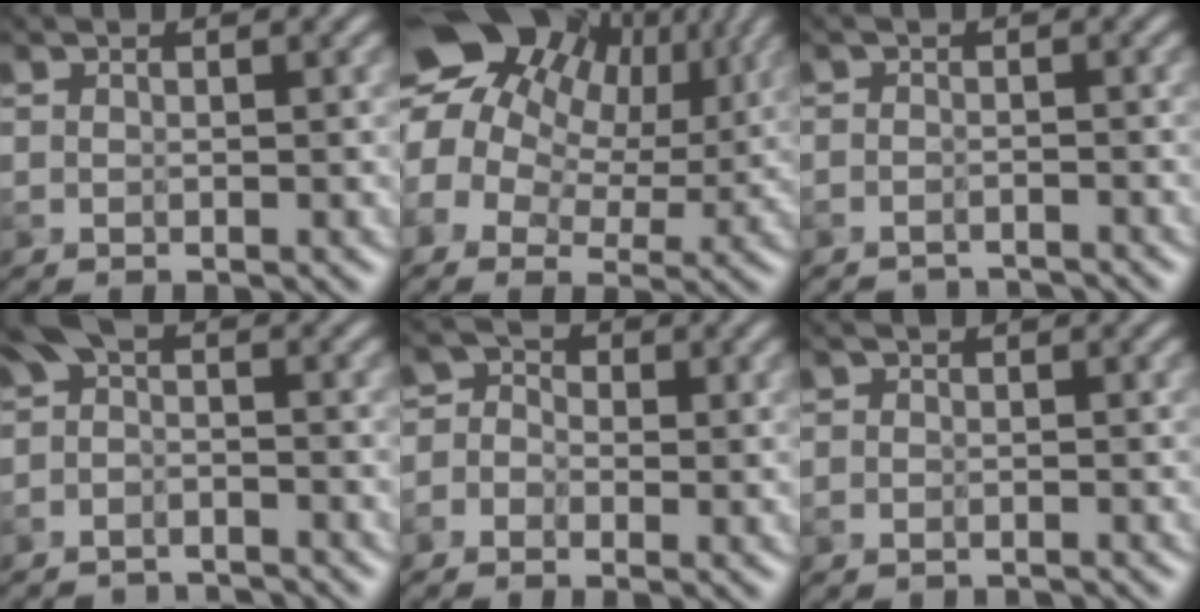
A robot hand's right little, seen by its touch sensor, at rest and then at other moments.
{"total": 16.5, "force": [6.4, 12.4, 8.9], "torque": [-0.183, 0.030, 0.106]}
{"total": 3.3, "force": [-3.3, 0.4, 0.1], "torque": [0.008, -0.011, -0.050]}
{"total": 4.5, "force": [-3.8, 1.5, 1.9], "torque": [-0.024, -0.012, -0.067]}
{"total": 2.1, "force": [-1.0, 1.7, 0.6], "torque": [0.007, 0.009, -0.025]}
{"total": 1.1, "force": [-1.1, 0.2, -0.2], "torque": [0.011, -0.011, -0.017]}